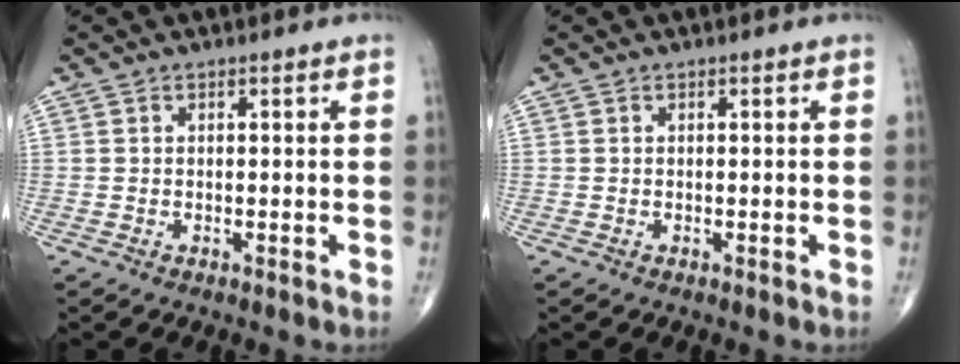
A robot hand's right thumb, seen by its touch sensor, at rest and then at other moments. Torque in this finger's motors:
{"motor_torque": [0.00, 0.00, 0.05, 0.04, 0.00]}